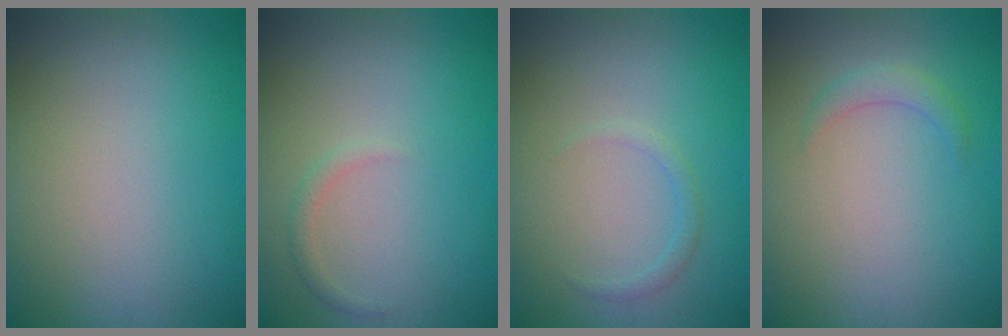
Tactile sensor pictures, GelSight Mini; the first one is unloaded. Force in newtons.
{"total": 0.9, "press": 0.9, "slide": 0.0}
{"total": 1.0, "press": 1.0, "slide": 0.0}
{"total": 1.4, "press": 1.4, "slide": 0.0}